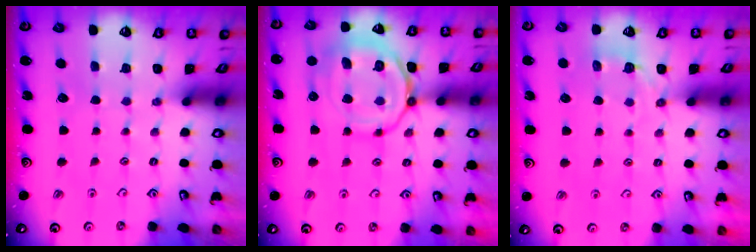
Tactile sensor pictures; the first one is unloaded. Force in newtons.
{"total": 16.1, "press": 16.1, "slide": 1.5}
{"total": 3.6, "press": 2.8, "slide": 2.1}